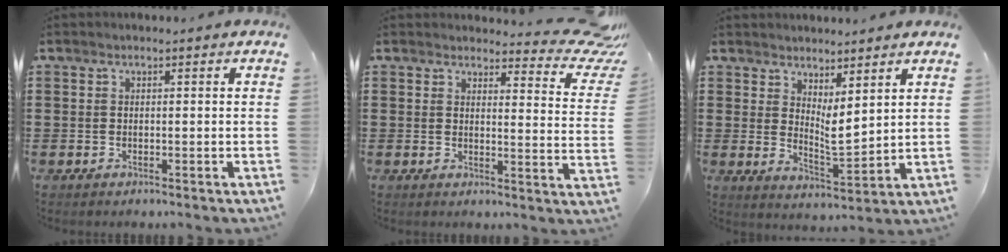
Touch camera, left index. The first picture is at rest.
{"total": 4.7, "force": [4.0, 1.1, 2.1], "torque": [-0.035, -0.028, 0.066]}
{"total": 4.3, "force": [2.7, 1.5, 2.9], "torque": [-0.049, -0.022, 0.044]}